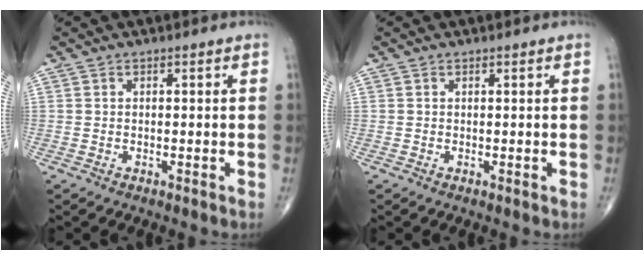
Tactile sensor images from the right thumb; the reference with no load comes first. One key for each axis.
{"total": 0.0}